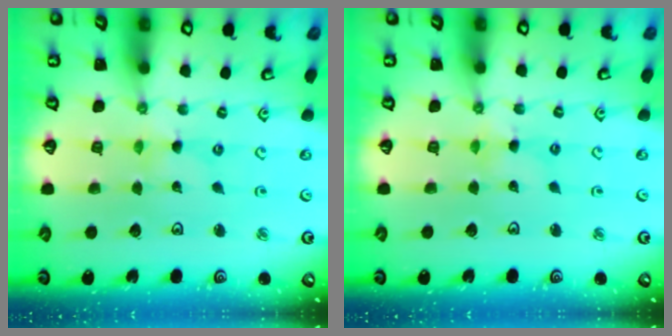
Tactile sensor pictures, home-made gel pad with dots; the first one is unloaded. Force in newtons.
{"total": 2.2, "press": 2.2, "slide": 0.1}